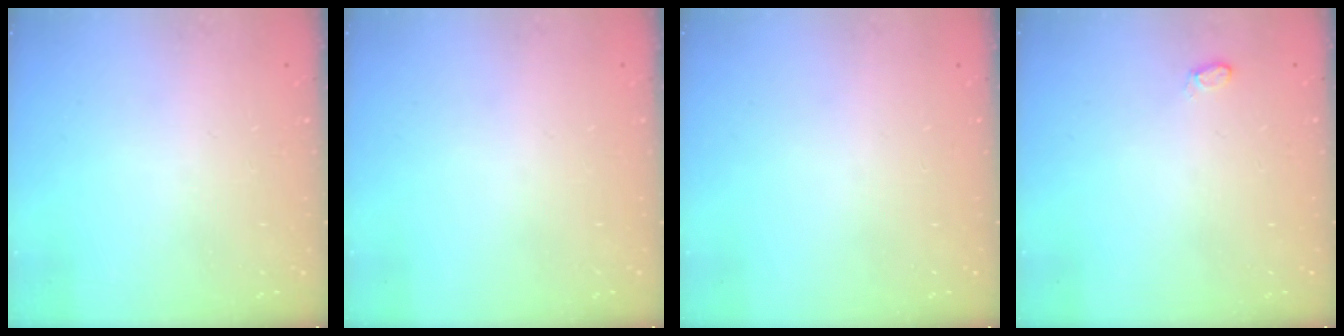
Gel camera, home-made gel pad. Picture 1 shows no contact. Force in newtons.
{"total": 0.0}
{"total": 0.0}
{"total": 3.9, "press": 3.7, "slide": 1.3}